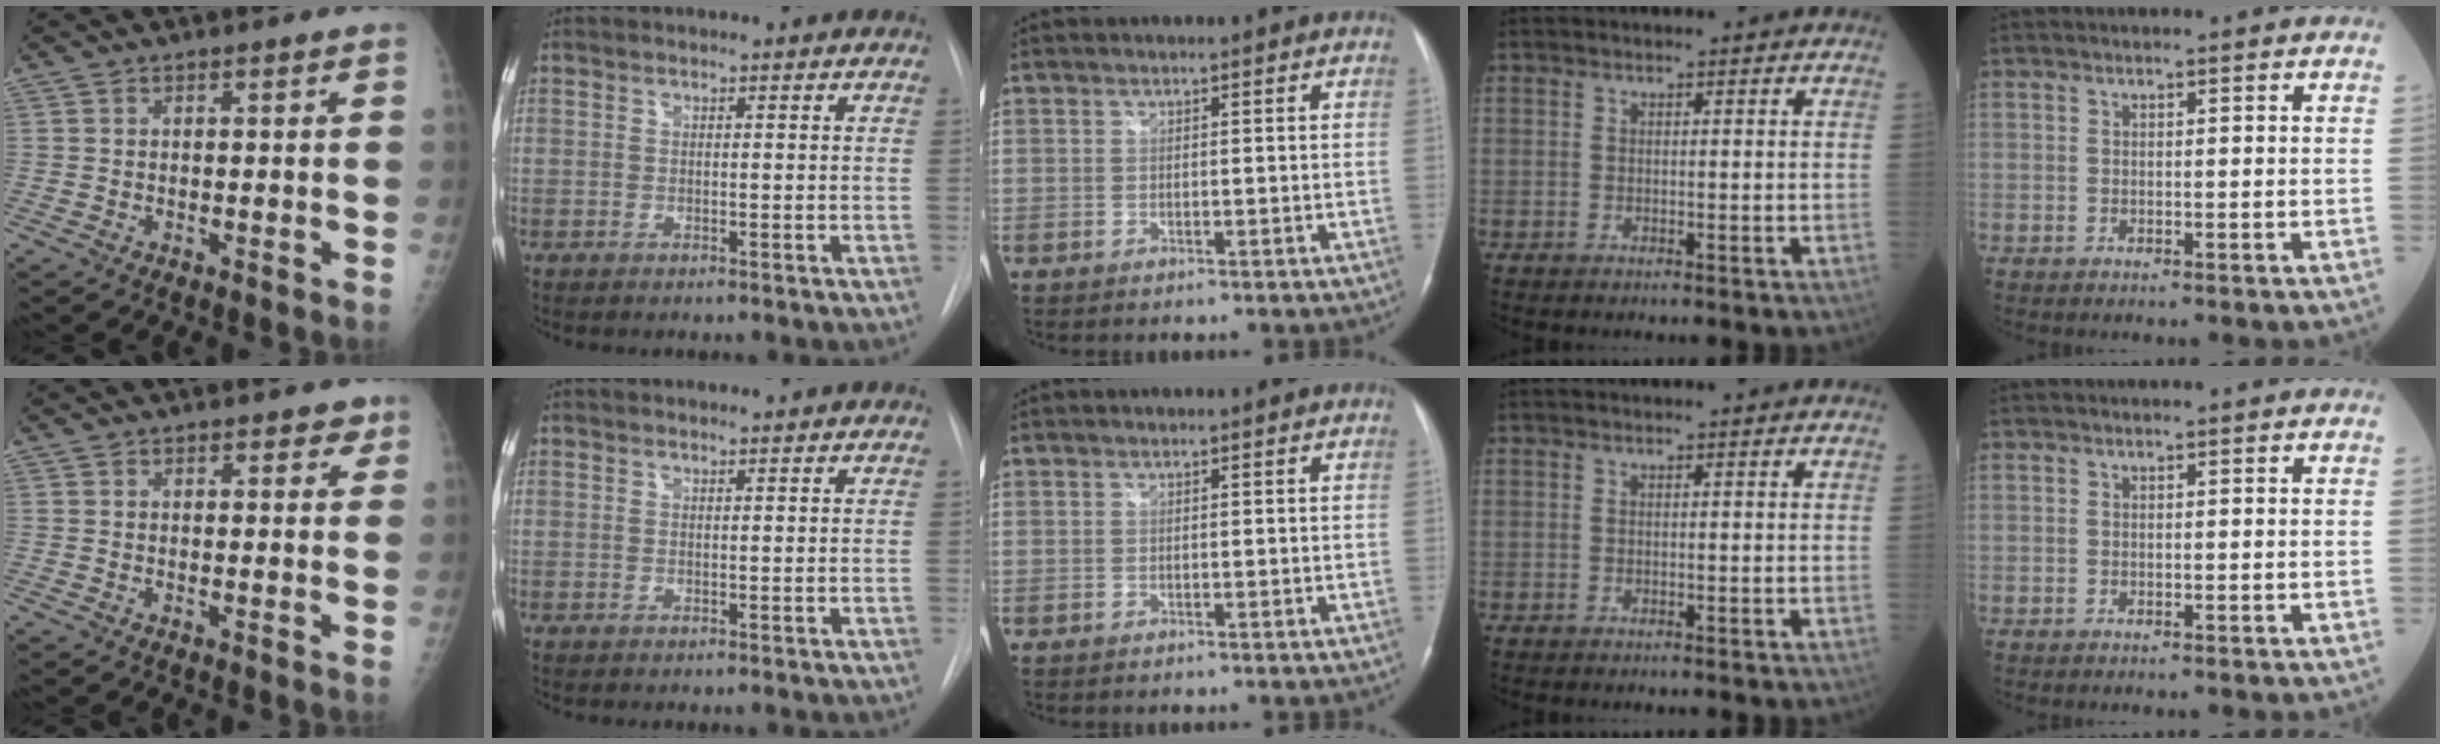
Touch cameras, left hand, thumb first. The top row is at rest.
{"thumb": {"total": 2.5, "force": [1.7, 1.5, 1.2], "torque": [0.011, -0.005, 0.017]}, "index": {"total": 0.9, "force": [0.9, 0.1, 0.1], "torque": [-0.006, 0.009, 0.017]}}